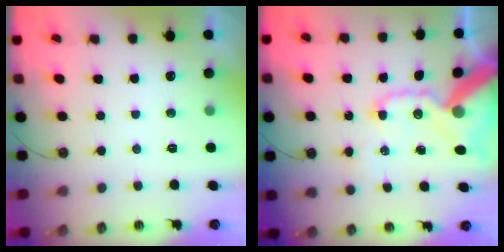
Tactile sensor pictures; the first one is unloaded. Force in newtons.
{"total": 21.5, "press": 21.4, "slide": 2.9}